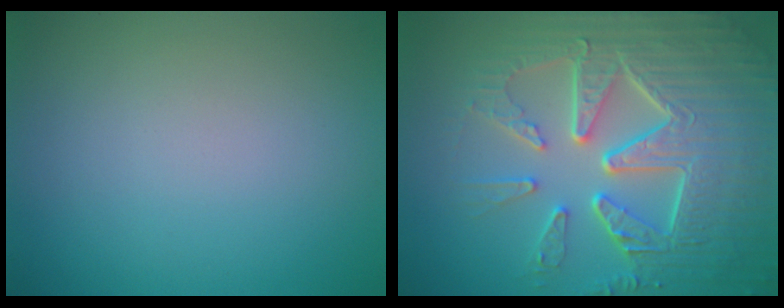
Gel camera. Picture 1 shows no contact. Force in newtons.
{"total": 10.0, "press": 6.7, "slide": 7.5}